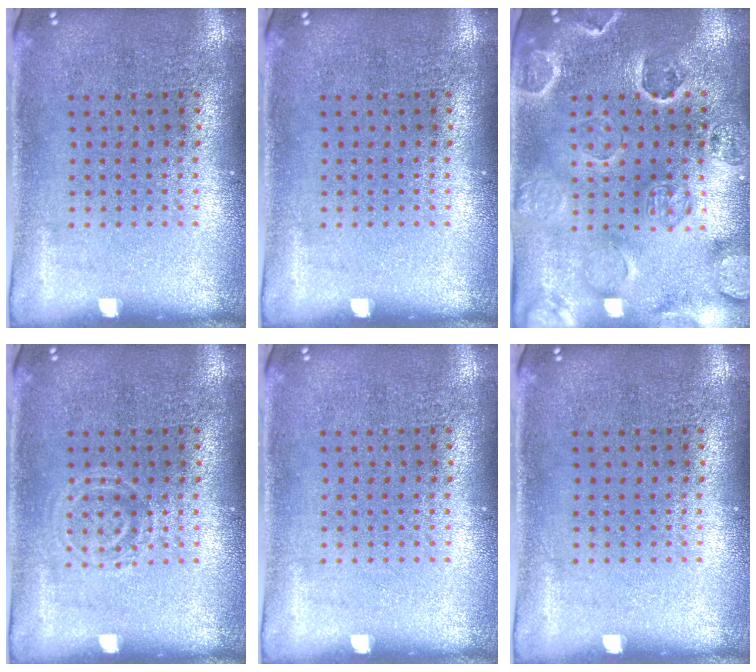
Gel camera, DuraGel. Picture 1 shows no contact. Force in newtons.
{"total": 0.0}
{"total": 2.7, "press": 2.6, "slide": 0.6}
{"total": 1.2, "press": 1.2, "slide": 0.3}
{"total": 0.0}
{"total": 0.0}